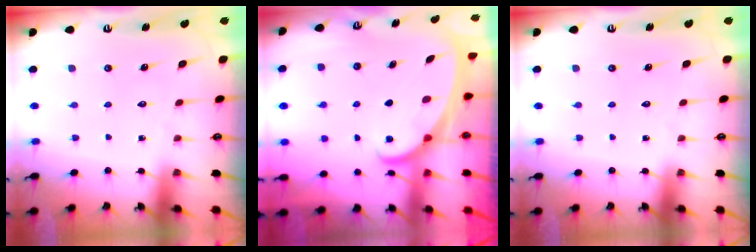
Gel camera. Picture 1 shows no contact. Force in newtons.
{"total": 1.9, "press": 1.9, "slide": 0.3}
{"total": 0.0}